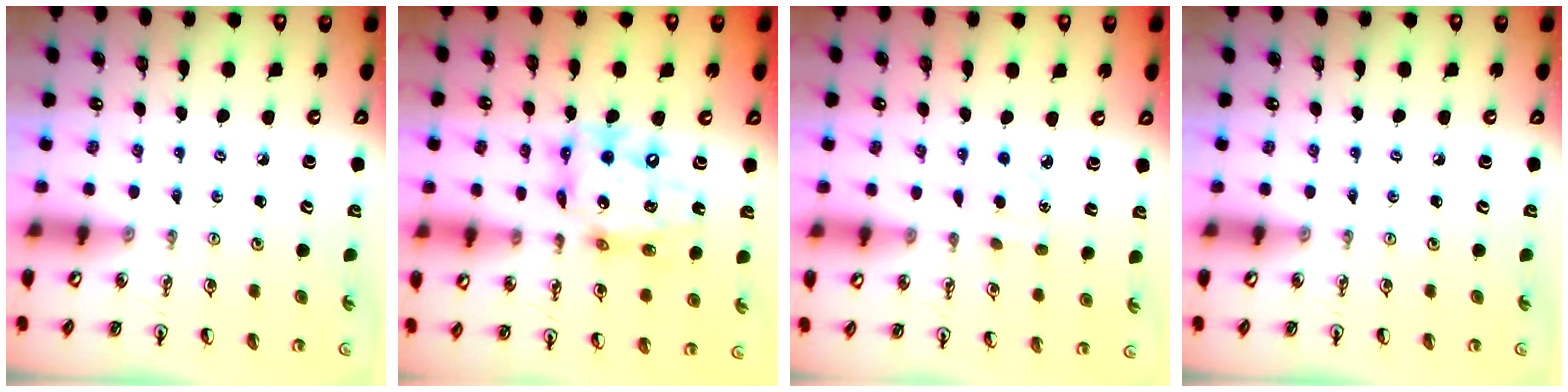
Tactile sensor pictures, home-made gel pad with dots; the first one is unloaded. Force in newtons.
{"total": 15.6, "press": 15.5, "slide": 1.5}
{"total": 2.7, "press": 2.6, "slide": 0.4}
{"total": 0.0}